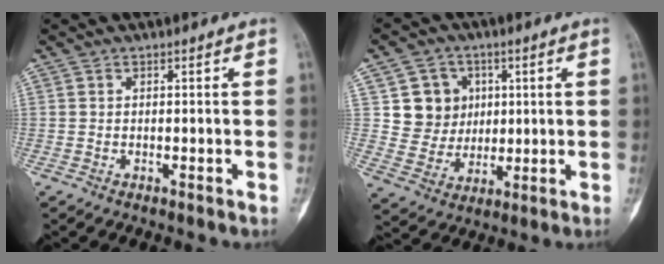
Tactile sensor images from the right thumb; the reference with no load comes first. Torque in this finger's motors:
{"motor_torque": [0.76, 0.53, 0.30, -0.16, 0.01]}